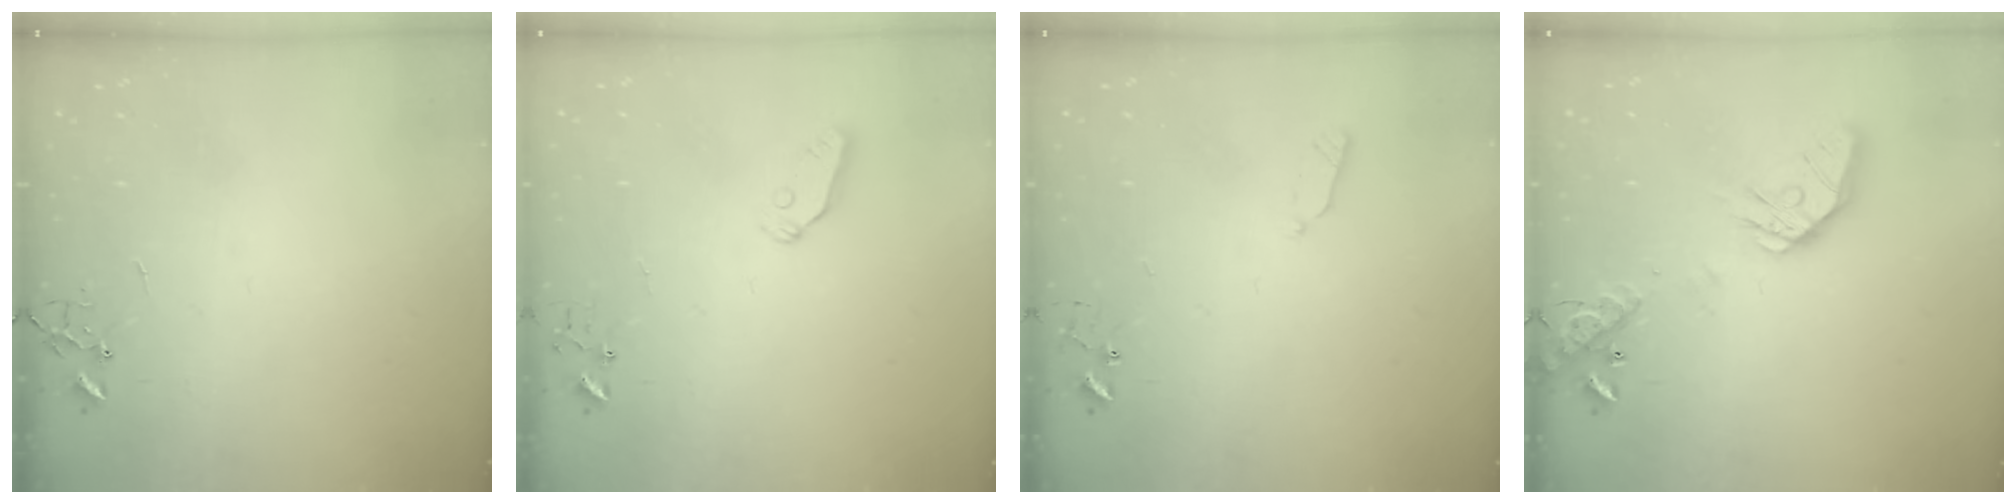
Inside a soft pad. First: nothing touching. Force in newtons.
{"total": 6.5, "press": 6.5, "slide": 0.2}
{"total": 4.7, "press": 4.6, "slide": 0.9}
{"total": 17.6, "press": 17.3, "slide": 2.8}